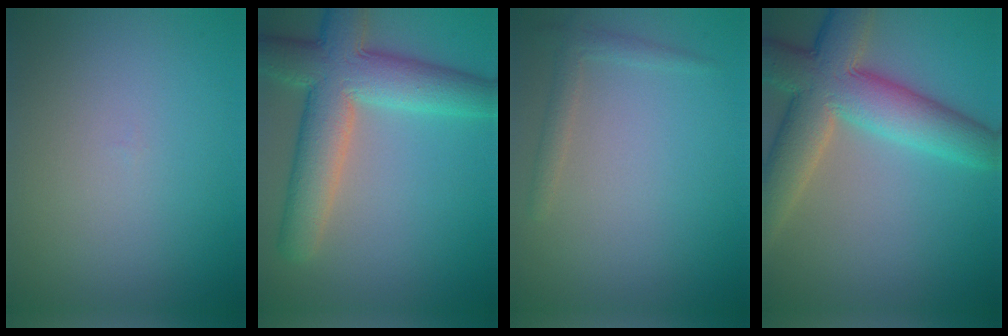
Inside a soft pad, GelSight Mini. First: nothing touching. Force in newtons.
{"total": 8.7, "press": 8.7, "slide": 0.6}
{"total": 1.5, "press": 1.5, "slide": 0.1}
{"total": 9.4, "press": 9.4, "slide": 0.6}